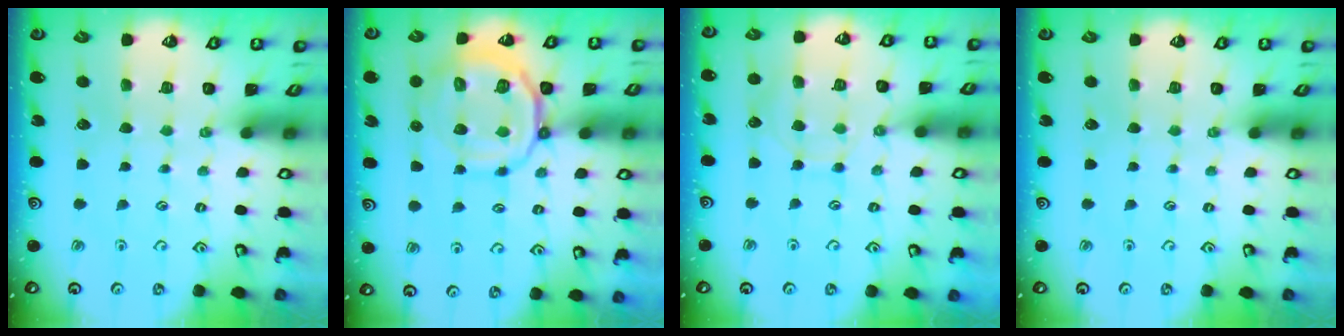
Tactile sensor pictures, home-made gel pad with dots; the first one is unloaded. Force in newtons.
{"total": 13.4, "press": 13.3, "slide": 1.9}
{"total": 8.7, "press": 8.6, "slide": 0.9}
{"total": 0.0}